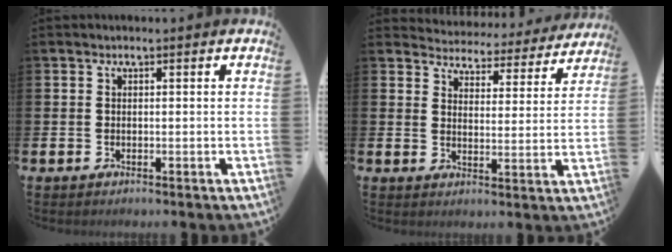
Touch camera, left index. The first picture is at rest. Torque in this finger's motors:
{"motor_torque": [1.04, -1.10, 0.10, 0.00]}